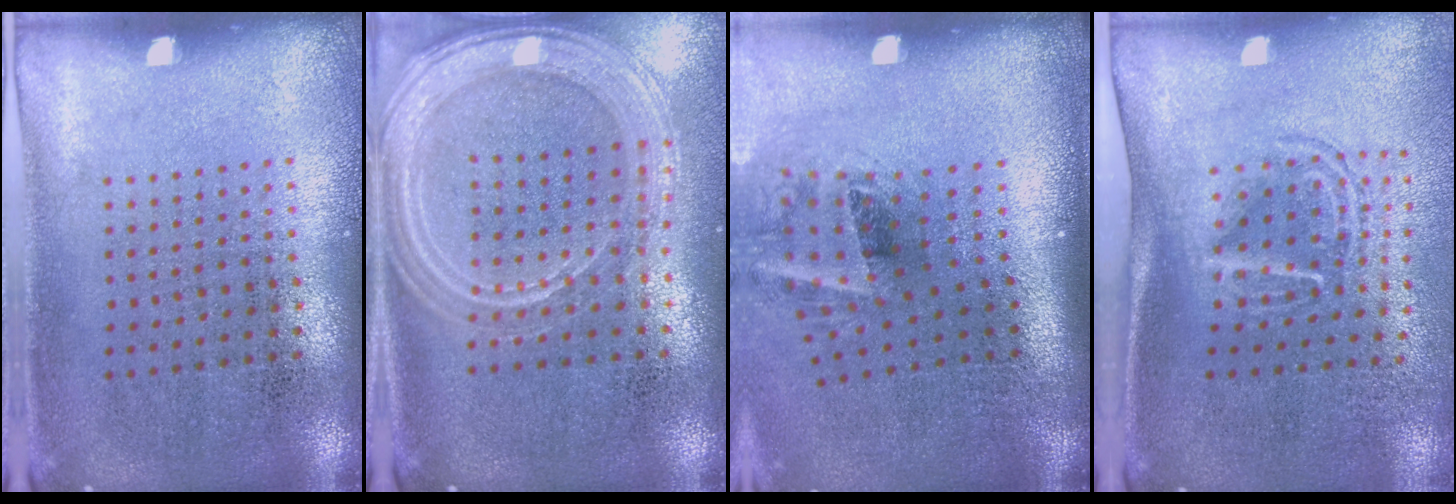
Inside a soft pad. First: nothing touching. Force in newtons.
{"total": 1.8, "press": 1.7, "slide": 0.5}
{"total": 2.0, "press": 1.2, "slide": 1.6}
{"total": 1.7, "press": 1.1, "slide": 1.2}